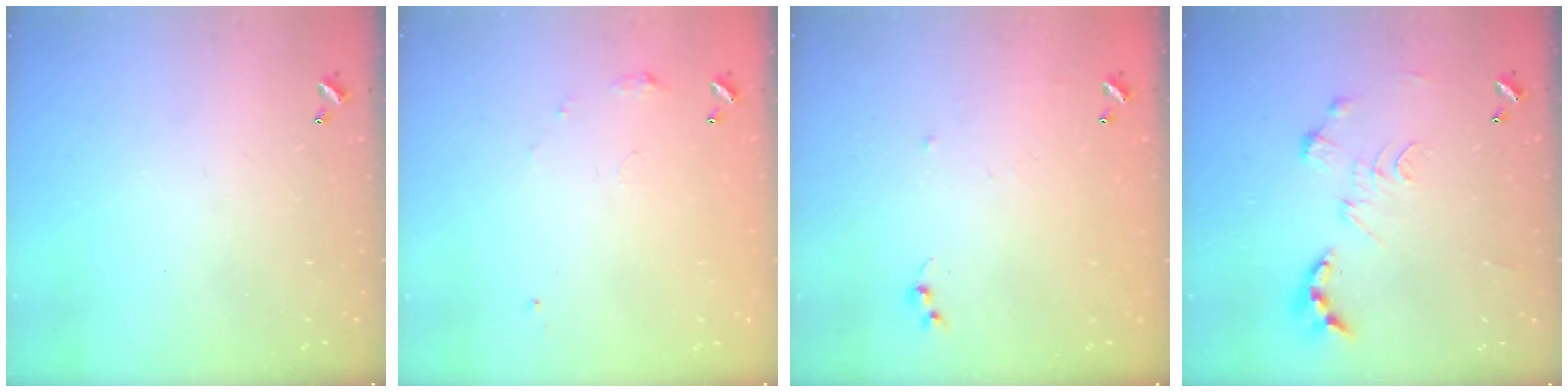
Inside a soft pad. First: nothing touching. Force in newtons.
{"total": 5.9, "press": 5.9, "slide": 0.8}
{"total": 5.8, "press": 5.7, "slide": 0.8}
{"total": 0.0}